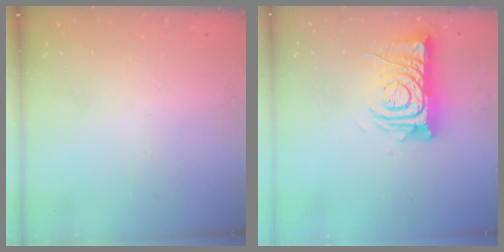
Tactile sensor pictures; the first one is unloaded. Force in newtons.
{"total": 11.7, "press": 11.6, "slide": 1.0}